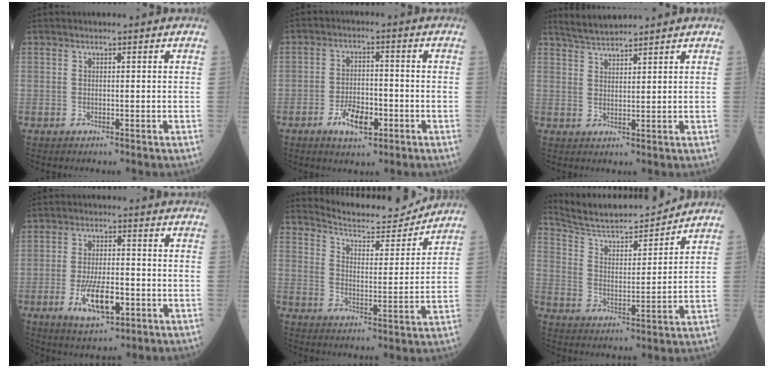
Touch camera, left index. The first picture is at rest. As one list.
[{"total": 5.8, "force": [-2.9, 2.6, 4.4], "torque": [-0.083, 0.001, -0.047]}, {"total": 4.1, "force": [4.0, -0.1, 0.8], "torque": [-0.024, 0.016, 0.081]}, {"total": 8.5, "force": [-3.1, 3.0, 7.4], "torque": [-0.143, -0.007, -0.049]}, {"total": 11.9, "force": [11.7, 1.4, 2.0], "torque": [-0.037, -0.006, 0.173]}, {"total": 13.7, "force": [13.1, 1.2, 3.7], "torque": [-0.072, 0.002, 0.224]}]